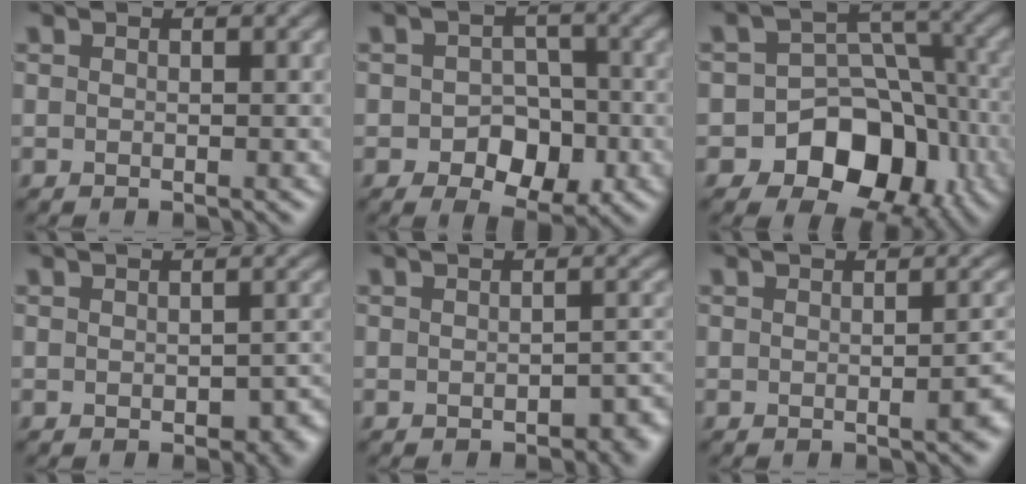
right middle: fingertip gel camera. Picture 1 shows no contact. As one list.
[{"total": 5.6, "force": [-1.9, 3.8, 3.6], "torque": [-0.051, -0.003, -0.033]}, {"total": 9.4, "force": [-4.4, 6.7, 4.8], "torque": [-0.039, 0.006, -0.078]}, {"total": 3.8, "force": [-1.2, 1.8, 3.1], "torque": [-0.035, -0.008, -0.011]}, {"total": 3.5, "force": [-1.3, 1.4, 2.9], "torque": [-0.035, -0.005, -0.014]}, {"total": 3.1, "force": [-0.6, 0.8, 2.9], "torque": [-0.029, 0.002, -0.006]}]